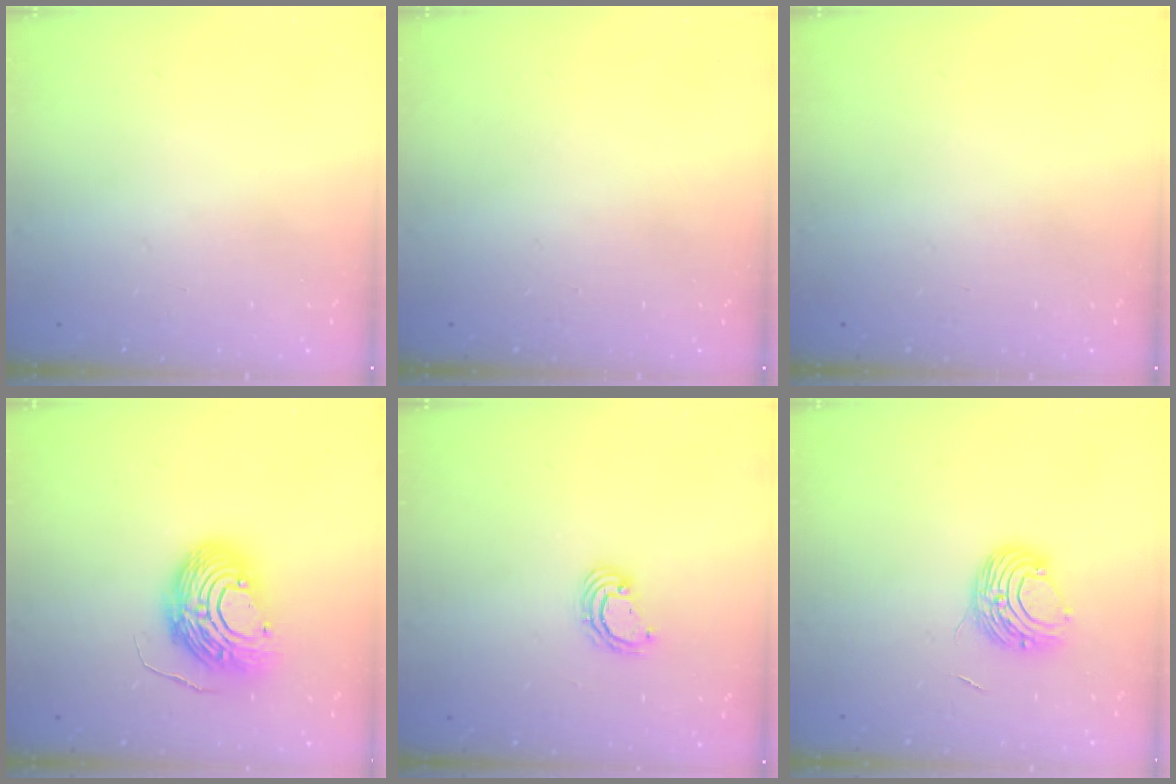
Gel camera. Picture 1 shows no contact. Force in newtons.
{"total": 0.0}
{"total": 0.0}
{"total": 13.1, "press": 13.1, "slide": 1.3}
{"total": 3.8, "press": 3.8, "slide": 0.1}
{"total": 8.7, "press": 8.6, "slide": 0.8}